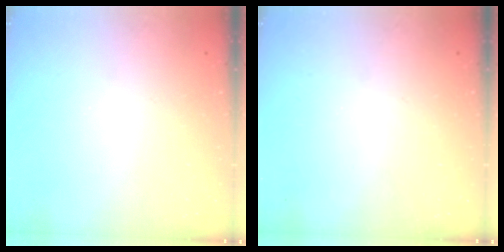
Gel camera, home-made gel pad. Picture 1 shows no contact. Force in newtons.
{"total": 0.0}